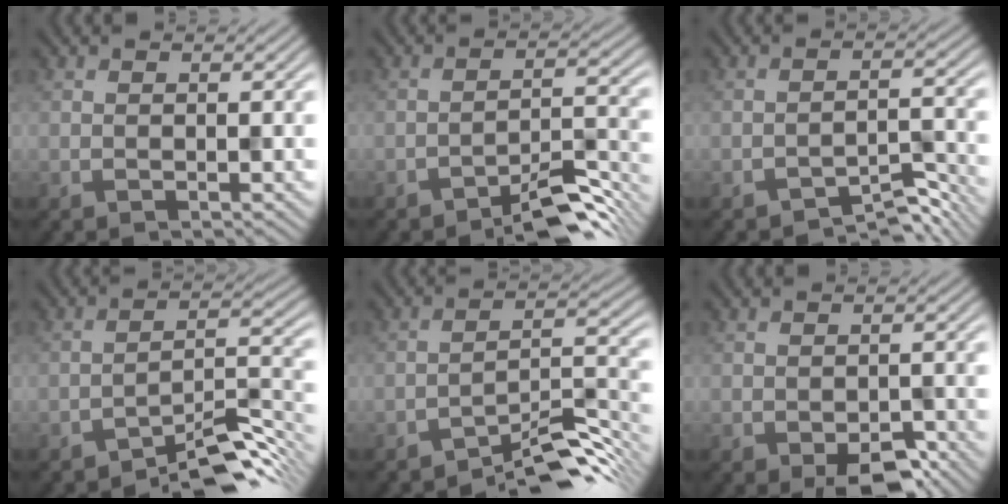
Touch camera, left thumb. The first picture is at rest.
{"total": 6.2, "force": [-4.7, 1.5, 3.8], "torque": [-0.052, 0.011, -0.075]}
{"total": 4.4, "force": [-3.8, 1.1, 2.1], "torque": [-0.027, 0.005, -0.057]}
{"total": 7.1, "force": [-5.6, 1.5, 4.0], "torque": [-0.057, 0.009, -0.099]}
{"total": 7.7, "force": [-6.2, 1.6, 4.3], "torque": [-0.060, 0.010, -0.111]}
{"total": 4.1, "force": [-2.6, 1.8, 2.6], "torque": [-0.037, -0.006, -0.036]}